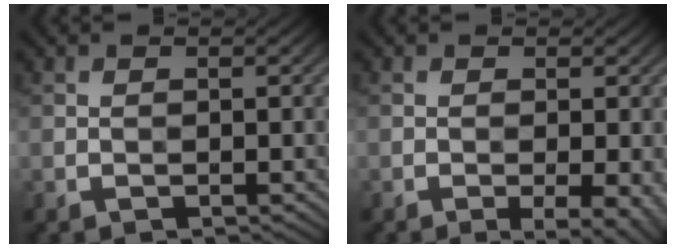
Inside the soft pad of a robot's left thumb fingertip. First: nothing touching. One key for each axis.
{"total": 3.5, "fx": -1.1, "fy": 0.7, "fz": 3.2, "tx": -0.053, "ty": -0.003, "tz": -0.013}